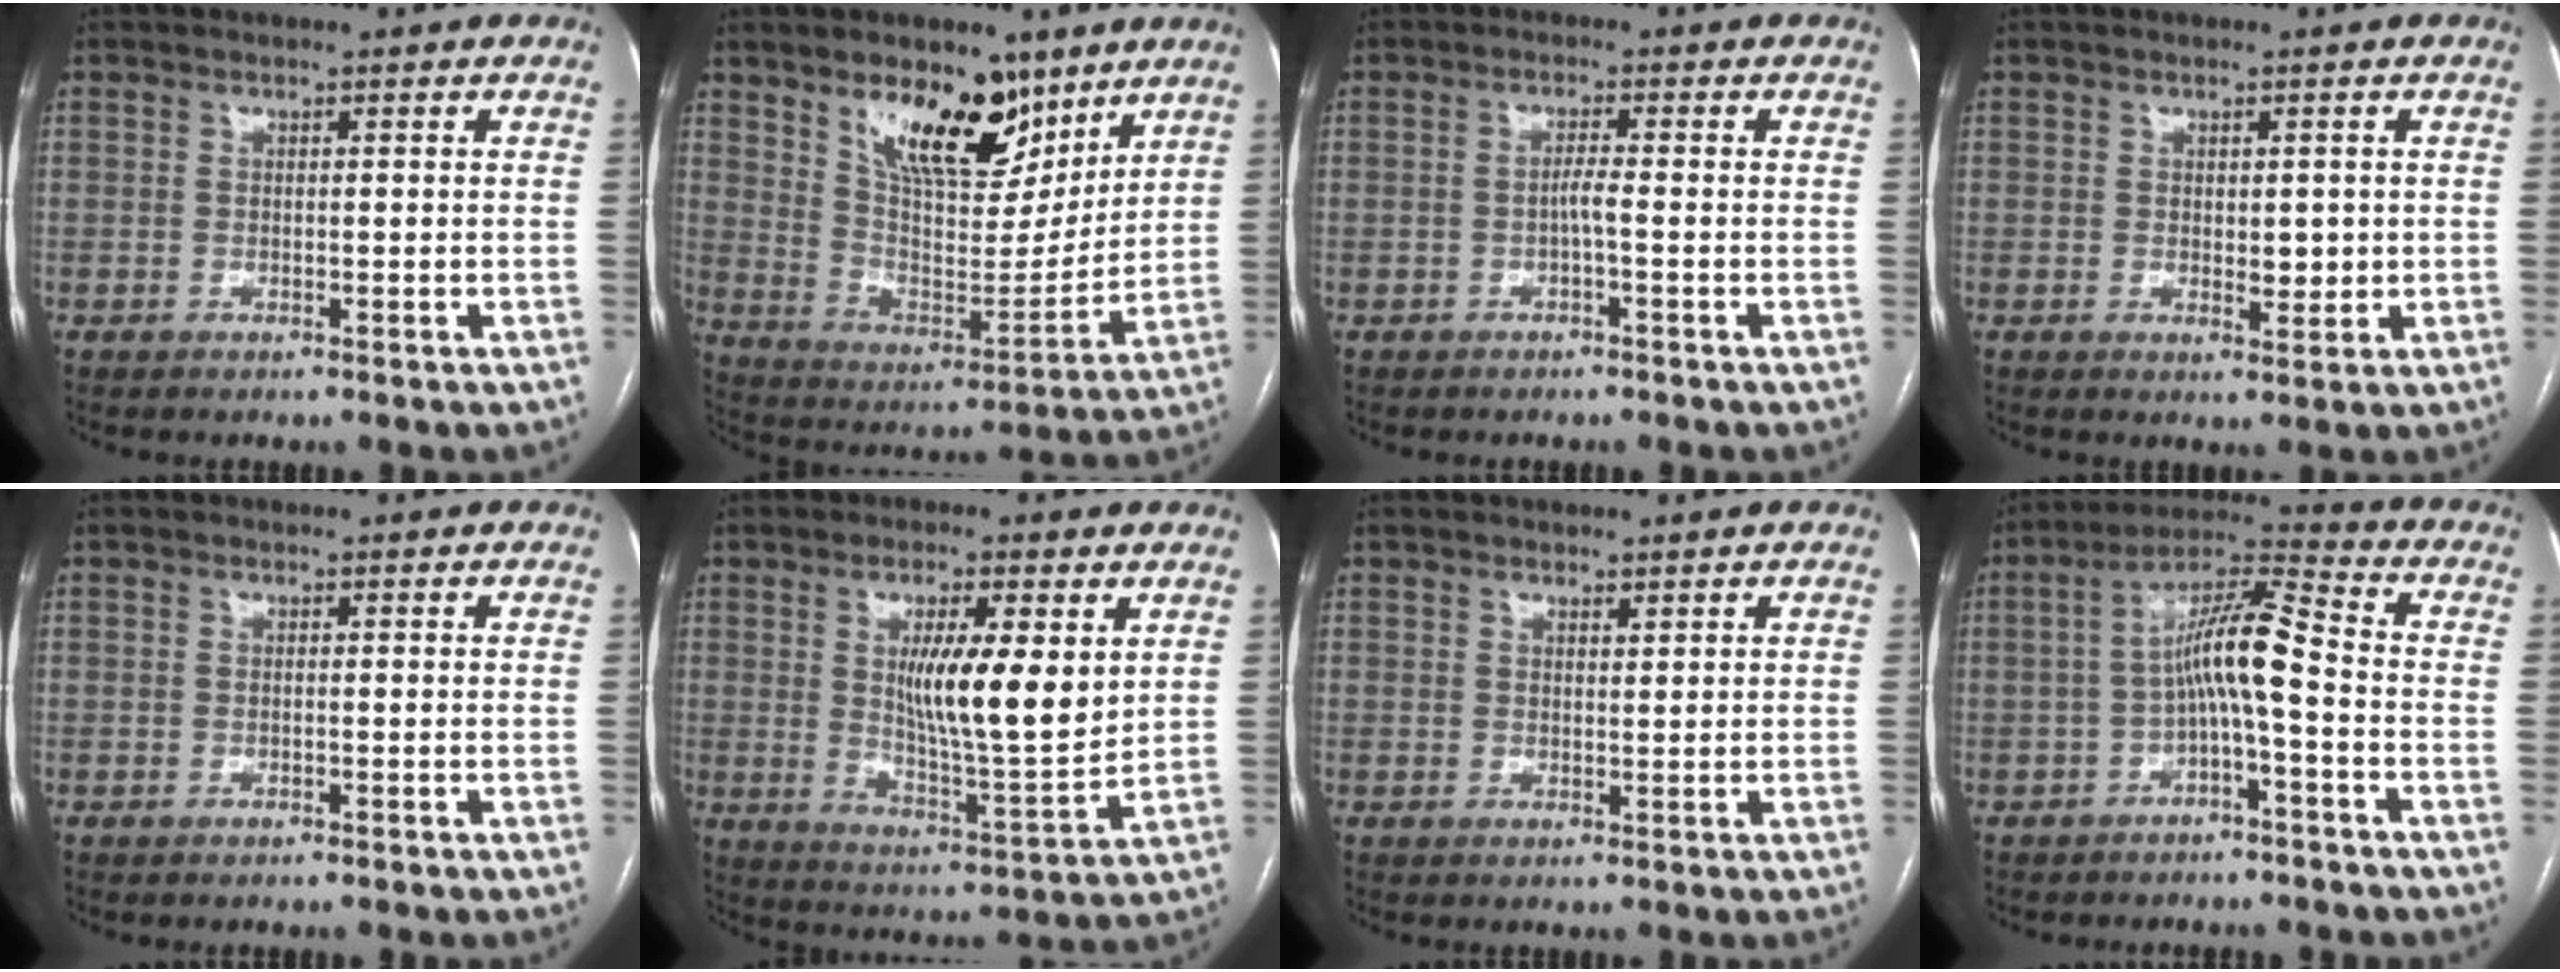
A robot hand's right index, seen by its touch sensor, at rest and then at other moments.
{"total": 15.3, "force": [9.8, 6.4, 10.0], "torque": [-0.155, -0.007, 0.177]}
{"total": 1.8, "force": [-0.6, -0.1, 1.7], "torque": [-0.030, 0.002, -0.011]}
{"total": 2.9, "force": [-0.1, 1.6, 2.5], "torque": [-0.032, -0.004, 0.004]}
{"total": 0.0}
{"total": 11.7, "force": [3.2, 2.2, 11.1], "torque": [-0.189, -0.015, 0.056]}
{"total": 0.9, "force": [0.8, 0.3, 0.4], "torque": [-0.011, -0.004, 0.014]}
{"total": 9.2, "force": [-1.4, 0.5, 9.0], "torque": [-0.163, 0.033, -0.030]}